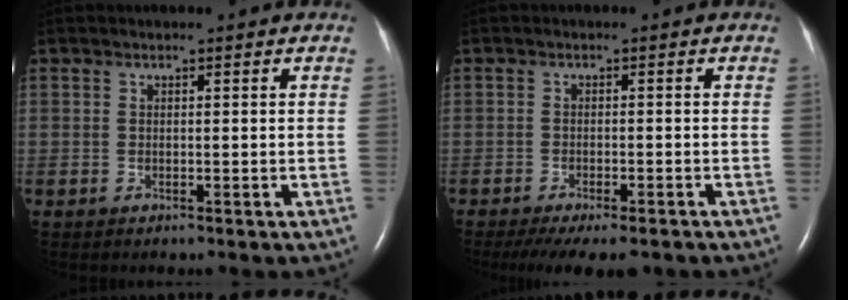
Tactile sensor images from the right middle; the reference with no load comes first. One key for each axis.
{"total": 9.5, "fx": -7.5, "fy": 2.5, "fz": 5.2, "tx": -0.075, "ty": -0.013, "tz": -0.105}